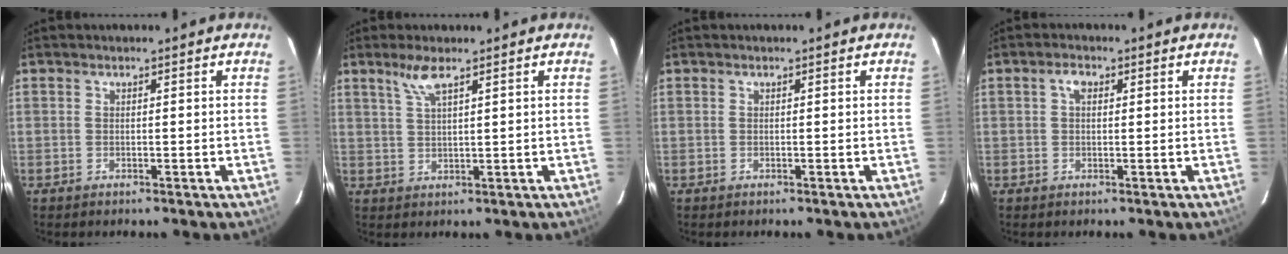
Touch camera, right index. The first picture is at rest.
{"total": 3.7, "force": [2.5, 0.4, 2.6], "torque": [-0.054, 0.003, 0.053]}
{"total": 0.0}
{"total": 2.0, "force": [0.6, 1.2, 1.5], "torque": [-0.028, 0.009, 0.009]}